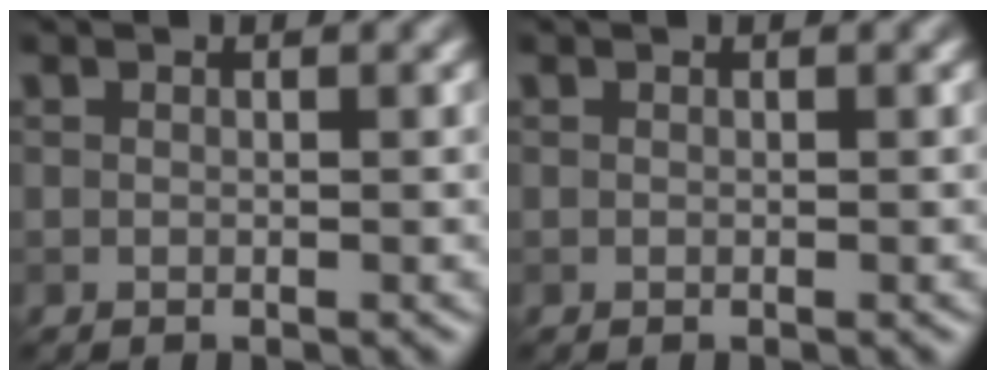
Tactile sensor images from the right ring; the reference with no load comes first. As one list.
[{"total": 0.0}]